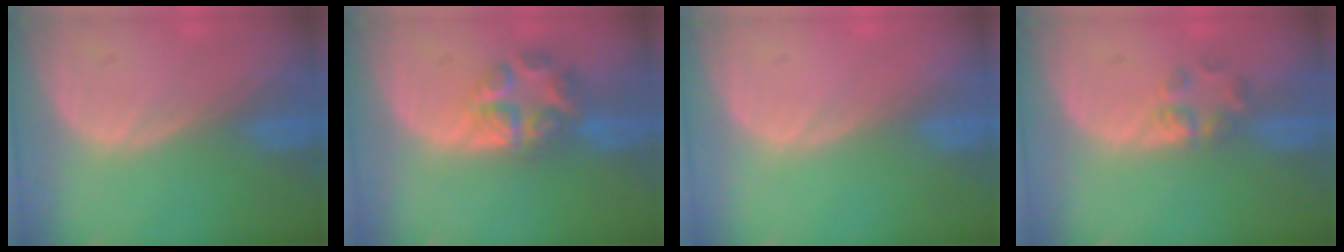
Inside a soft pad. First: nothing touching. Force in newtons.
{"total": 7.0, "press": 5.9, "slide": 3.8}
{"total": 0.0}
{"total": 2.7, "press": 2.6, "slide": 0.9}